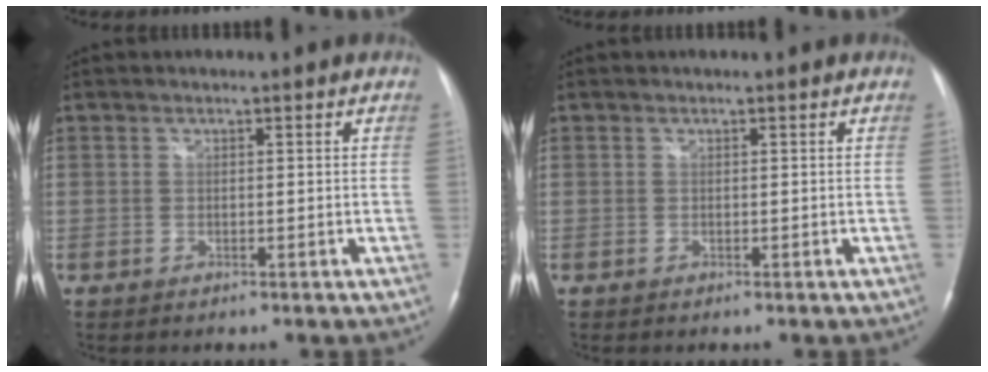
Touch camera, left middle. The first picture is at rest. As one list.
[{"total": 0.0}]